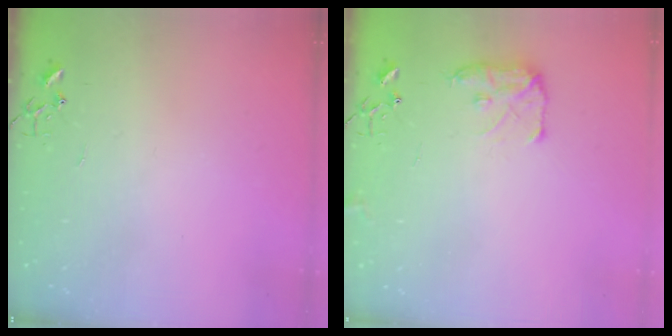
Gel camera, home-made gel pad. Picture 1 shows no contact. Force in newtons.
{"total": 8.9, "press": 8.8, "slide": 0.6}